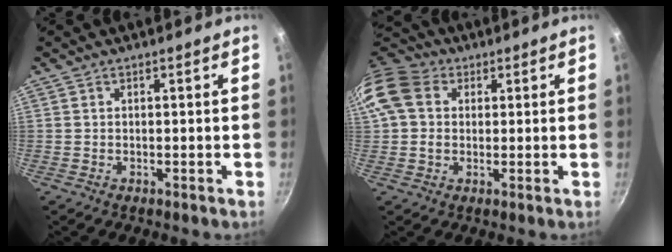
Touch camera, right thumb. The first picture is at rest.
{"total": 12.6, "force": [2.9, 10.1, 6.9], "torque": [-0.138, 0.020, 0.040]}